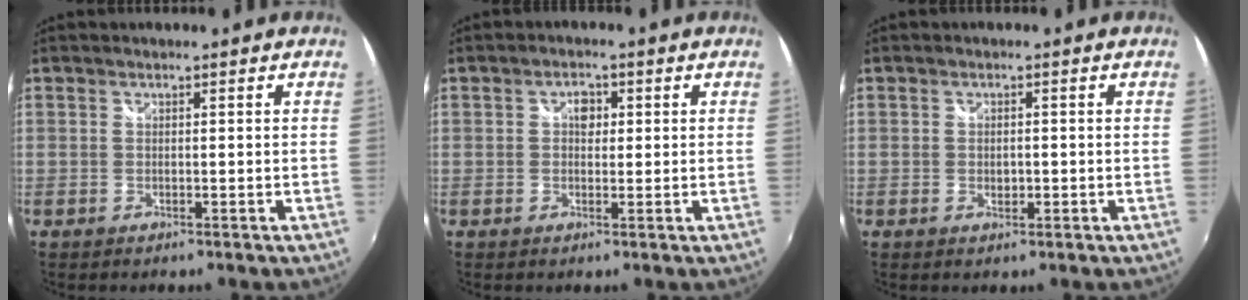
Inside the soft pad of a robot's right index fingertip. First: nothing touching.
{"total": 2.7, "force": [0.6, 2.0, 1.6], "torque": [-0.022, 0.007, 0.008]}
{"total": 1.6, "force": [-0.2, 1.2, 1.1], "torque": [-0.017, 0.000, -0.003]}